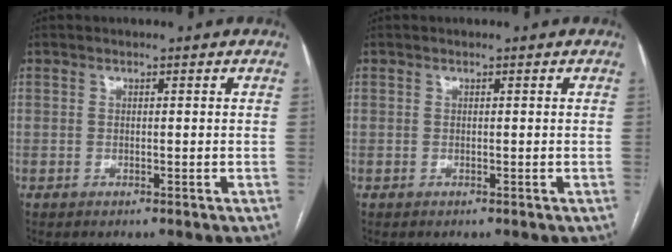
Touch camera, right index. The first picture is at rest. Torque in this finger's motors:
{"motor_torque": [0.00, 0.00, 0.00, 0.00]}